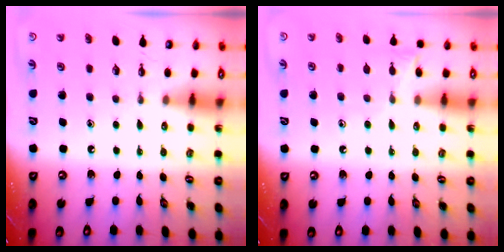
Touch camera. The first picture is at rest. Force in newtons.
{"total": 5.7, "press": 5.6, "slide": 0.6}